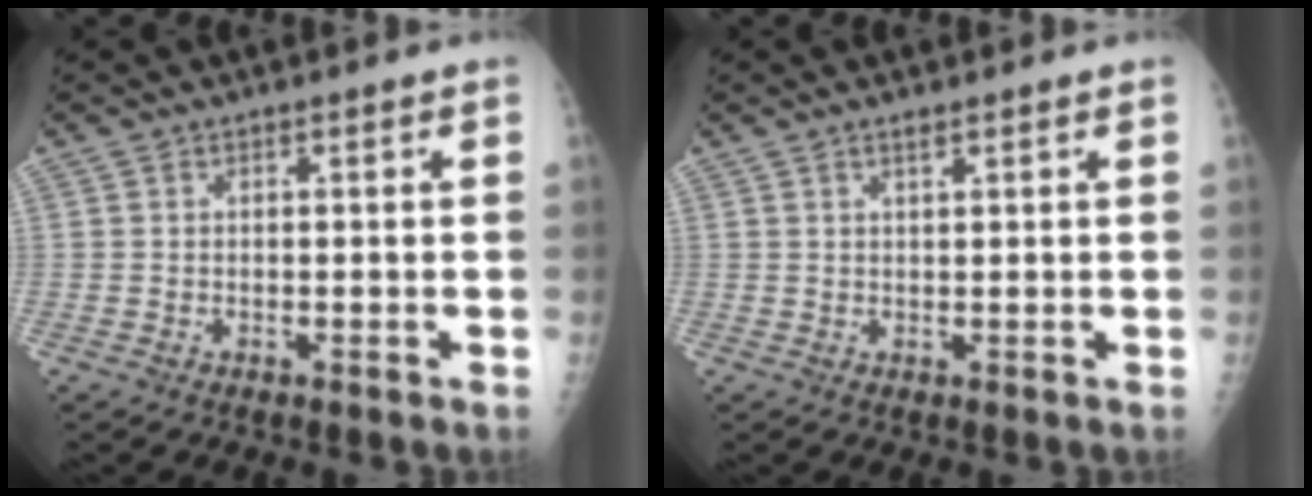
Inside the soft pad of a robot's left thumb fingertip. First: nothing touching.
{"total": 1.4, "force": [1.0, 0.3, 1.0], "torque": [-0.013, -0.004, 0.019]}